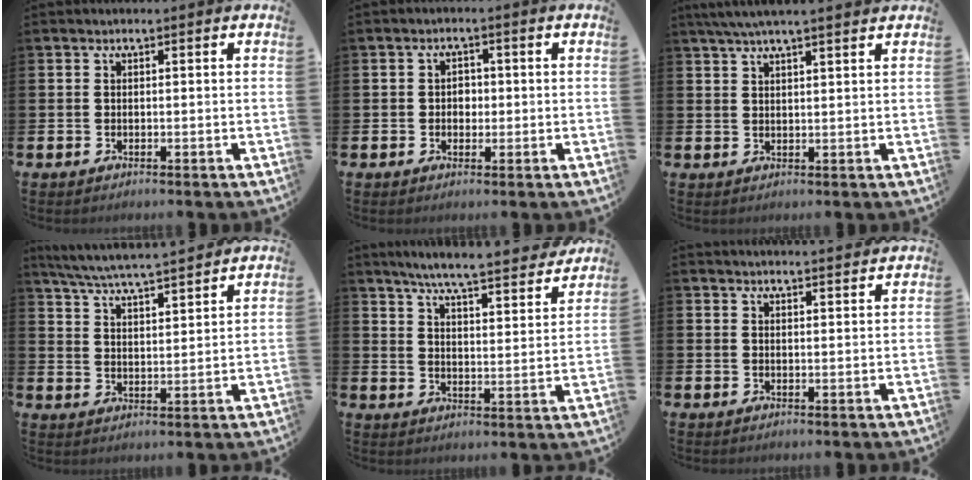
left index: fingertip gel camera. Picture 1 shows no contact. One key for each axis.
{"total": 2.2, "fx": 0.0, "fy": 1.8, "fz": 1.1, "tx": -0.003, "ty": -0.001, "tz": -0.008}
{"total": 4.4, "fx": 3.8, "fy": 0.1, "fz": 2.1, "tx": -0.045, "ty": -0.006, "tz": 0.069}
{"total": 6.3, "fx": 6.1, "fy": 0.0, "fz": 1.6, "tx": -0.052, "ty": -0.042, "tz": 0.106}
{"total": 7.1, "fx": 6.8, "fy": -0.1, "fz": 2.2, "tx": -0.060, "ty": -0.049, "tz": 0.114}
{"total": 2.6, "fx": 2.6, "fy": -0.2, "fz": -0.1, "tx": 0.010, "ty": -0.019, "tz": 0.044}